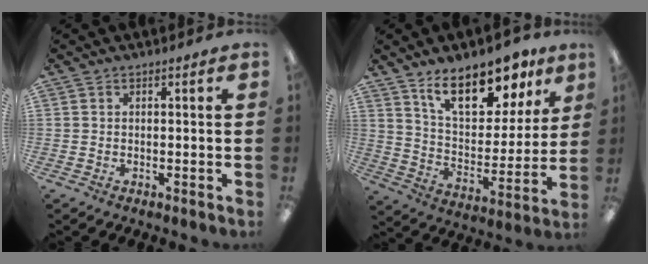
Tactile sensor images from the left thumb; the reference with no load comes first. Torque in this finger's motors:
{"motor_torque": [0.36, 0.43, 0.70, -1.19, 0.11]}